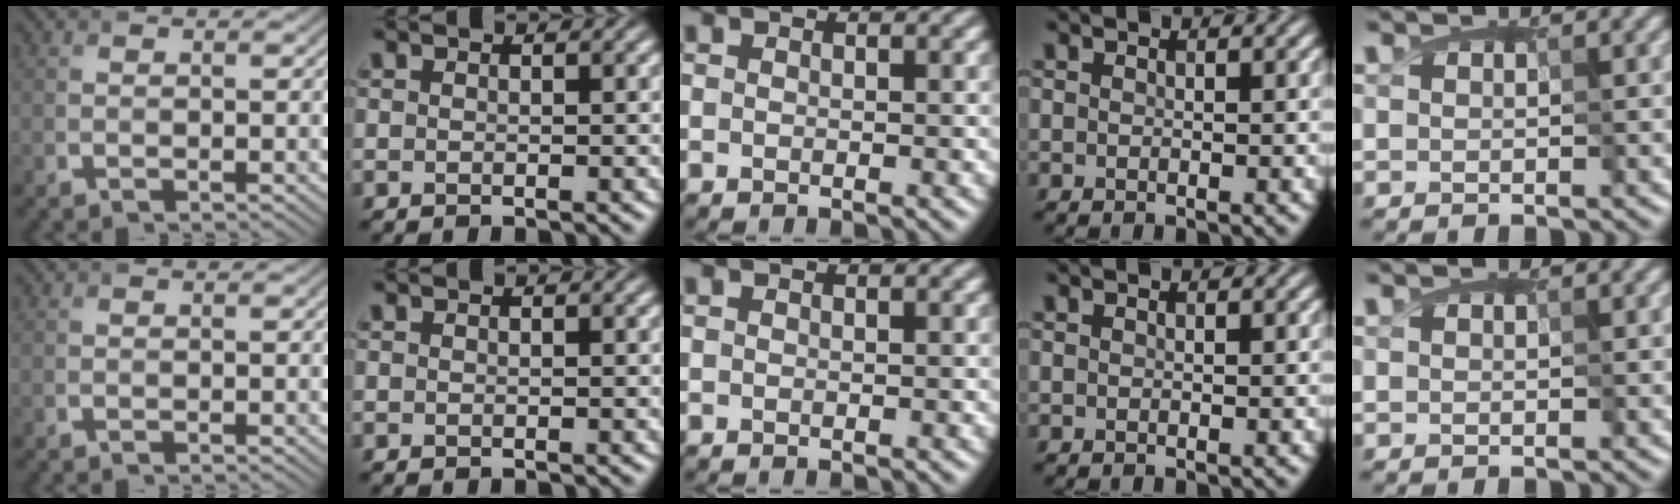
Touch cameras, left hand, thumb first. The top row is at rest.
{}